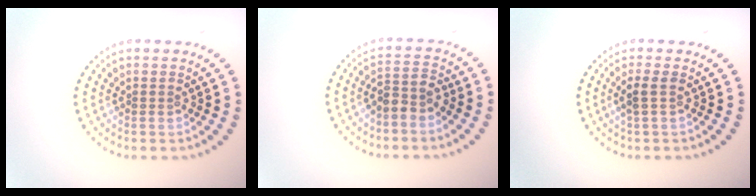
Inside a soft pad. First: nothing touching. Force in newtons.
{"total": 2.2, "press": 1.8, "slide": 1.2}
{"total": 1.3, "press": 1.1, "slide": 0.6}